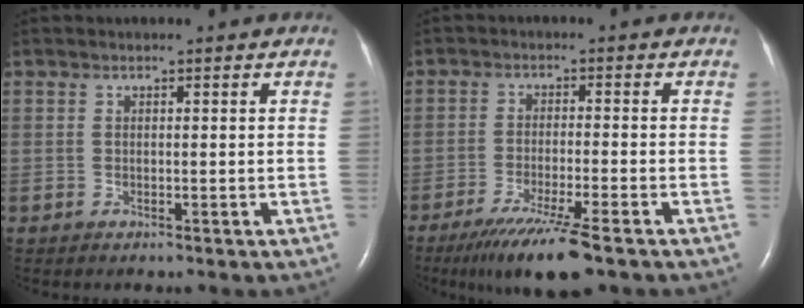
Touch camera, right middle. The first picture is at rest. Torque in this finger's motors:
{"motor_torque": [0.94, -0.75, 0.19, 0.05]}